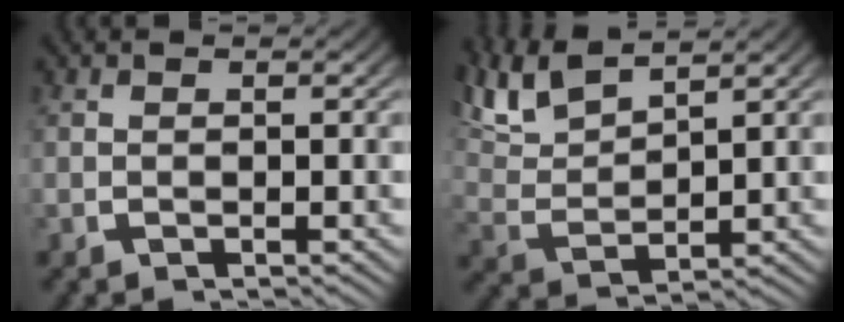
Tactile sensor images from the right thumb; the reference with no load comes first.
{"total": 5.6, "force": [4.0, 2.5, 3.1], "torque": [-0.076, 0.001, 0.082]}